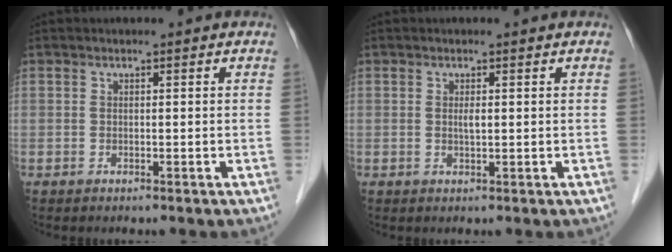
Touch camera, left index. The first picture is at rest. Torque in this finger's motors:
{"motor_torque": [0.33, 0.03, 0.00, 0.00]}